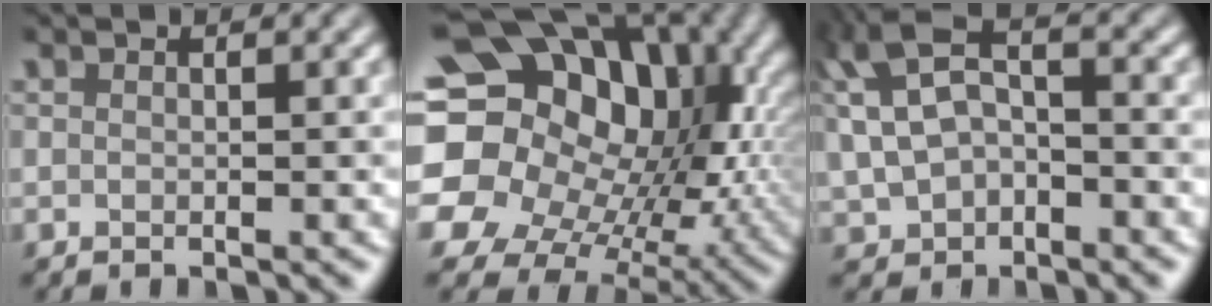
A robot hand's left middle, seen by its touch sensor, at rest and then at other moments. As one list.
[{"total": 20.9, "force": [3.5, 16.7, 12.0], "torque": [-0.219, 0.008, 0.062]}, {"total": 7.1, "force": [1.2, 4.6, 5.2], "torque": [-0.119, 0.008, 0.024]}]